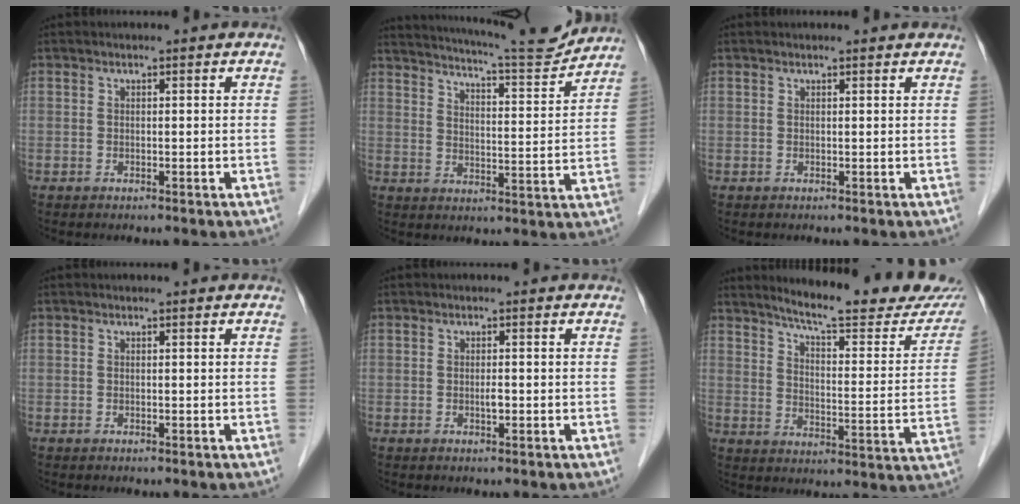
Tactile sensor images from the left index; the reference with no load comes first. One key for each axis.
{"total": 14.7, "fx": 13.9, "fy": 0.1, "fz": 4.7, "tx": -0.084, "ty": -0.021, "tz": 0.193}
{"total": 1.4, "fx": 1.4, "fy": 0.1, "fz": 0.2, "tx": -0.011, "ty": 0.006, "tz": 0.016}
{"total": 0.0}
{"total": 1.0, "fx": -0.2, "fy": 0.2, "fz": 0.9, "tx": -0.020, "ty": -0.001, "tz": -0.004}
{"total": 21.2, "fx": 19.1, "fy": 2.3, "fz": 9.0, "tx": -0.120, "ty": -0.068, "tz": 0.236}